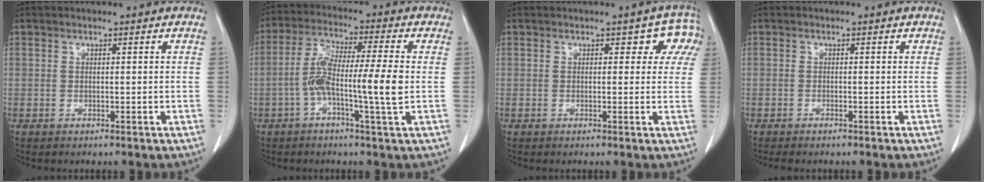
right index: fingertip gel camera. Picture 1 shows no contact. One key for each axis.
{"total": 10.5, "fx": -1.7, "fy": 0.3, "fz": 10.4, "tx": -0.198, "ty": 0.013, "tz": -0.040}
{"total": 4.0, "fx": 1.9, "fy": 2.8, "fz": 2.2, "tx": -0.004, "ty": 0.007, "tz": 0.004}
{"total": 1.7, "fx": -1.5, "fy": 0.1, "fz": 0.8, "tx": -0.012, "ty": -0.002, "tz": -0.019}